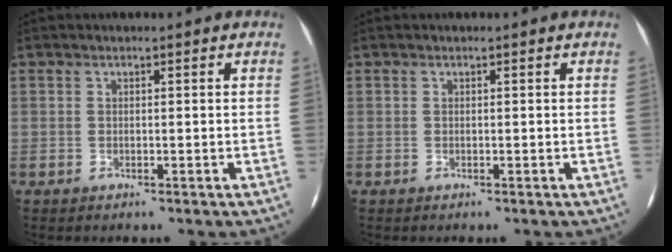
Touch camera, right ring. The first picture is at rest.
{"total": 0.0}